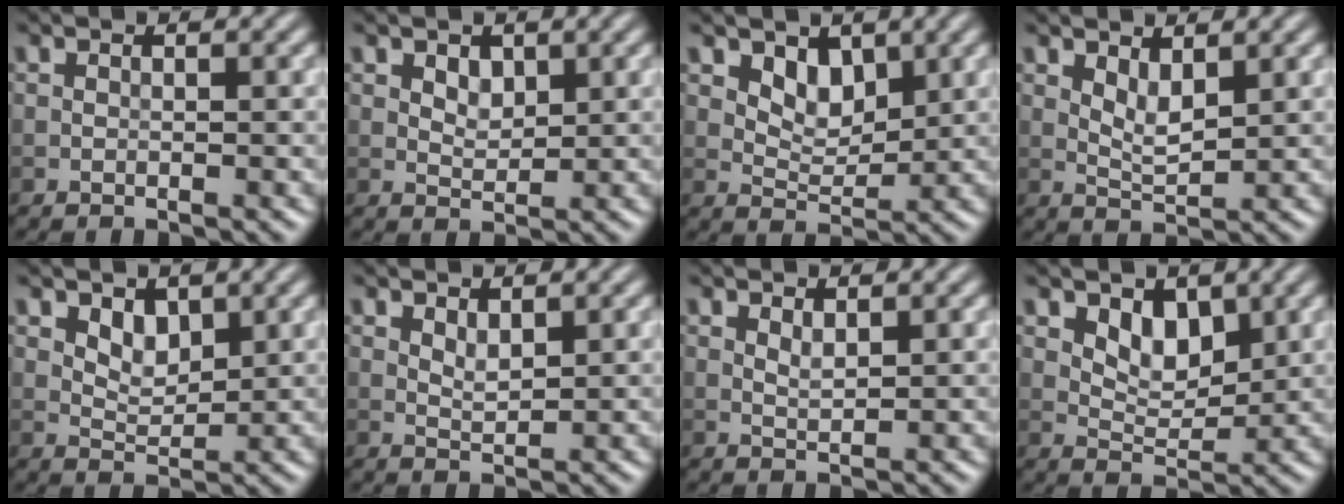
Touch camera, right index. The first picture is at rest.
{"total": 1.7, "force": [0.8, 1.0, 1.0], "torque": [-0.017, -0.003, 0.016]}
{"total": 2.9, "force": [1.6, 1.7, 1.6], "torque": [-0.031, -0.013, 0.031]}
{"total": 2.3, "force": [1.1, 0.9, 1.8], "torque": [-0.037, -0.005, 0.024]}
{"total": 2.2, "force": [1.2, 1.3, 1.3], "torque": [-0.023, -0.009, 0.025]}
{"total": 1.4, "force": [0.9, 0.6, 0.9], "torque": [-0.021, -0.002, 0.020]}
{"total": 1.0, "force": [0.7, 0.3, 0.7], "torque": [-0.018, -0.002, 0.015]}
{"total": 3.1, "force": [1.6, 1.8, 1.9], "torque": [-0.034, -0.012, 0.030]}